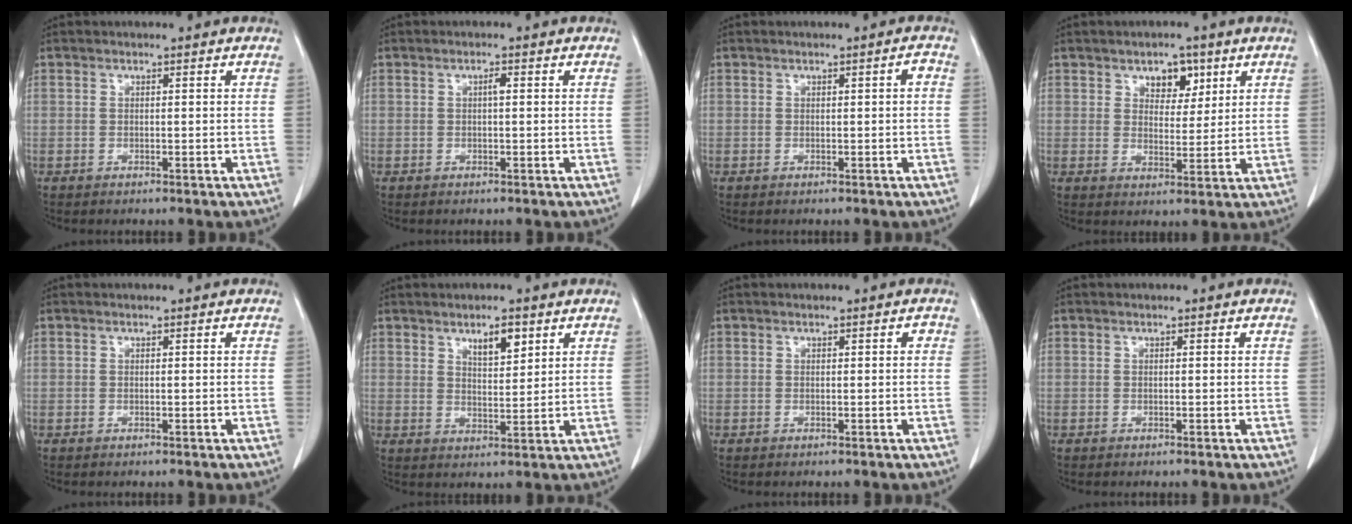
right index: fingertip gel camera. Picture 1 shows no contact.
{"total": 1.0, "force": [0.2, 0.2, 0.9], "torque": [-0.017, 0.003, 0.001]}
{"total": 1.0, "force": [0.0, 0.2, 1.0], "torque": [-0.012, 0.002, 0.001]}
{"total": 4.9, "force": [2.7, 3.0, 2.9], "torque": [-0.035, 0.004, 0.042]}
{"total": 0.0}
{"total": 4.6, "force": [2.8, 1.4, 3.4], "torque": [-0.058, -0.003, 0.048]}
{"total": 0.6, "force": [0.1, 0.3, 0.5], "torque": [-0.007, 0.005, 0.002]}
{"total": 0.0}